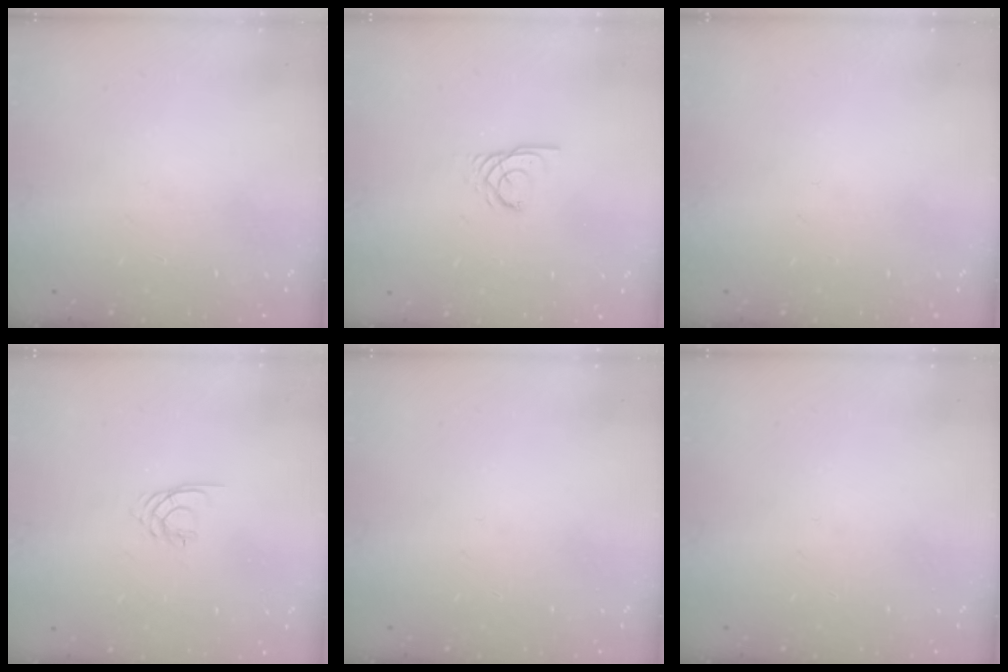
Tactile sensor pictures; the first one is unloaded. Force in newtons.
{"total": 2.9, "press": 2.9, "slide": 0.2}
{"total": 0.0}
{"total": 1.9, "press": 1.9, "slide": 0.2}
{"total": 0.0}
{"total": 0.0}